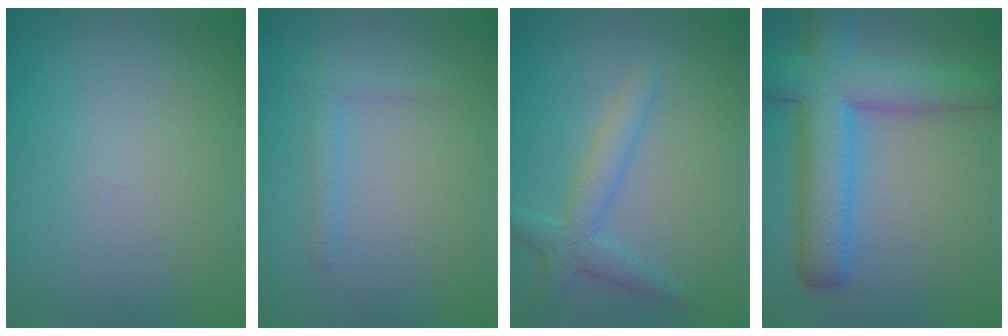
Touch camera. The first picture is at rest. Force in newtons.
{"total": 1.1, "press": 1.1, "slide": 0.1}
{"total": 2.7, "press": 2.7, "slide": 0.1}
{"total": 8.1, "press": 8.1, "slide": 0.3}